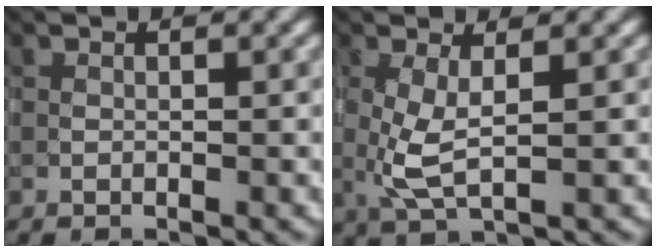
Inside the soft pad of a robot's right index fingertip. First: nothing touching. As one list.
[{"total": 3.5, "force": [0.3, 1.0, 3.3], "torque": [-0.076, -0.005, 0.009]}]